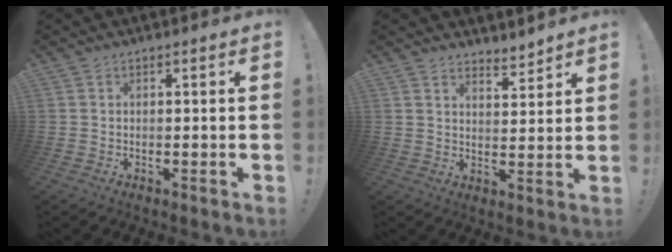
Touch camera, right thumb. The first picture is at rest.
{"total": 5.0, "force": [4.7, 1.2, 1.3], "torque": [-0.009, -0.039, 0.083]}